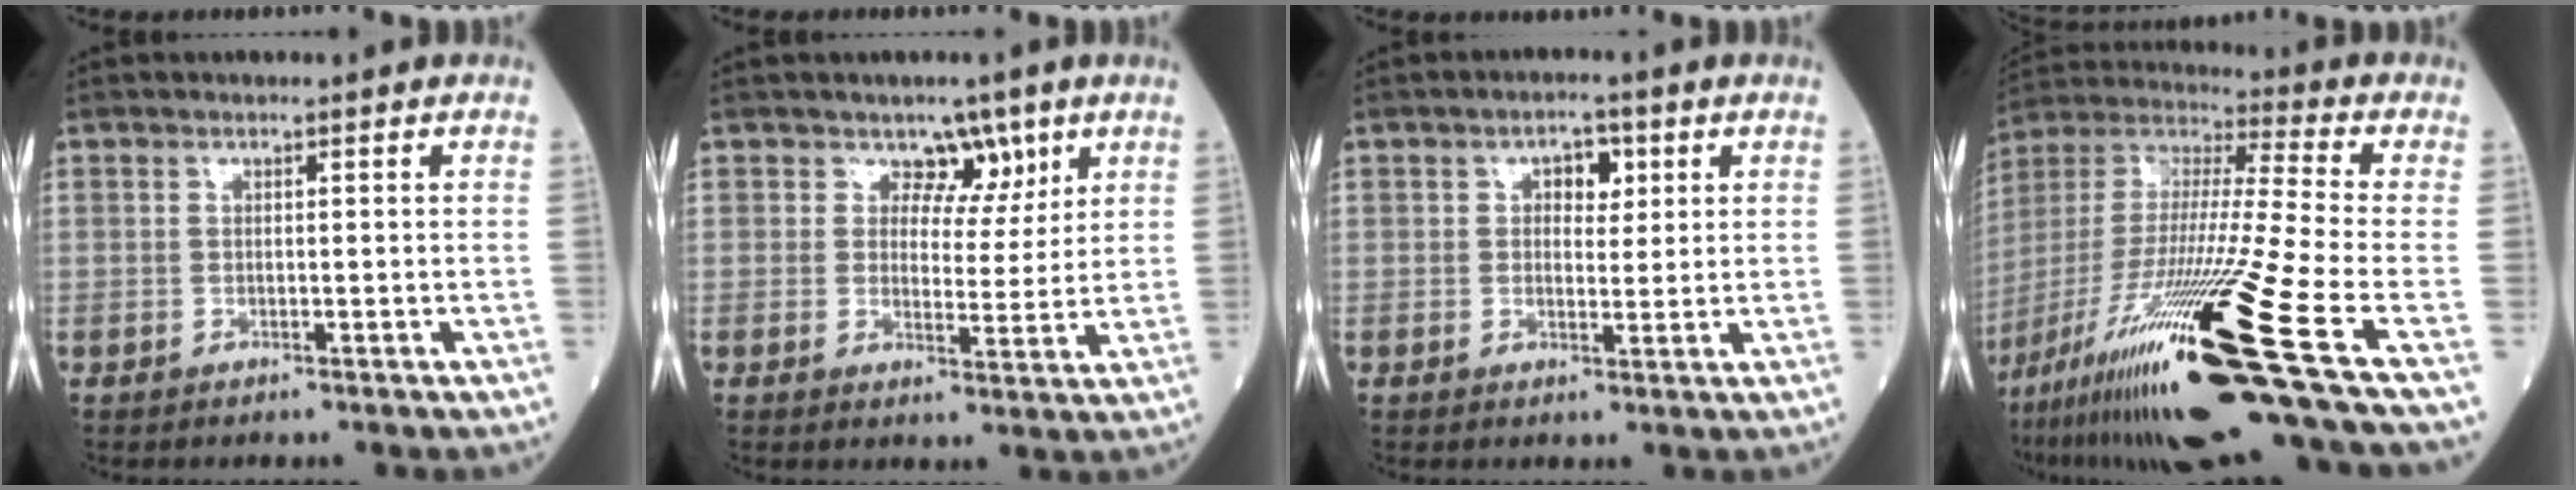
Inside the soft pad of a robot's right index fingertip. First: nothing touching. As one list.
[{"total": 4.5, "force": [2.8, 3.2, 1.7], "torque": [-0.007, 0.000, 0.039]}, {"total": 3.7, "force": [1.3, 2.2, 2.6], "torque": [-0.032, 0.009, 0.018]}, {"total": 28.4, "force": [-14.4, -0.1, 24.5], "torque": [-0.463, -0.056, -0.265]}]